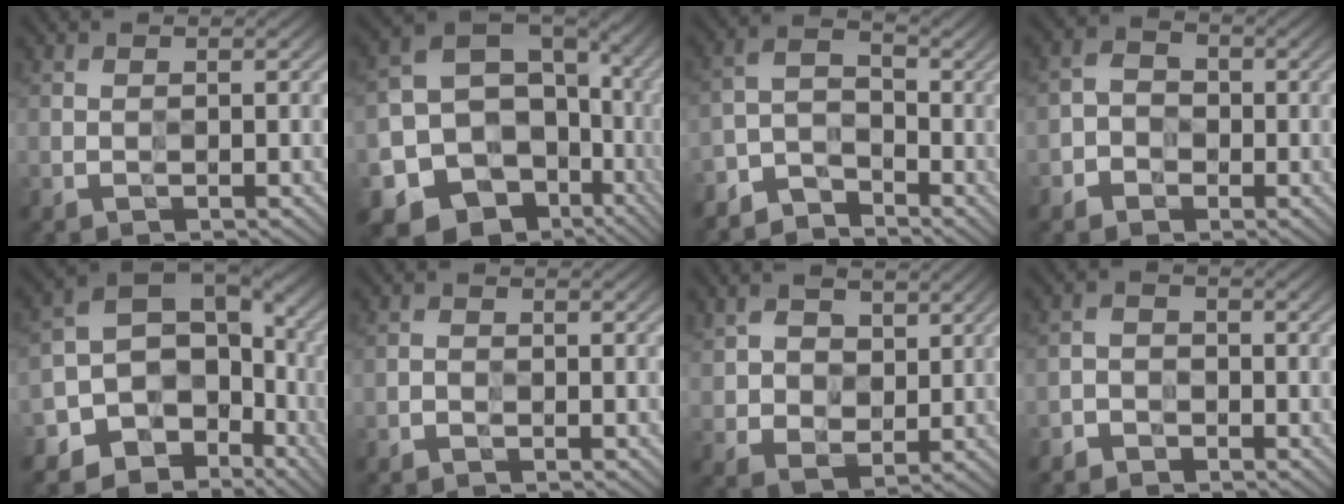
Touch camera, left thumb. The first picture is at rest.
{"total": 18.7, "force": [-5.5, 15.2, 9.4], "torque": [-0.197, -0.037, -0.056]}
{"total": 5.8, "force": [-5.0, 2.6, 1.3], "torque": [-0.017, -0.004, -0.112]}
{"total": 3.3, "force": [-1.5, 2.8, 0.9], "torque": [-0.006, -0.003, -0.038]}
{"total": 13.6, "force": [-4.8, 10.4, 7.2], "torque": [-0.138, -0.034, -0.069]}
{"total": 0.8, "force": [-0.7, 0.5, 0.1], "torque": [0.001, -0.003, -0.014]}
{"total": 6.4, "force": [3.0, 4.6, 3.4], "torque": [-0.102, -0.002, 0.059]}
{"total": 2.2, "force": [-1.7, 1.4, 0.2], "torque": [0.008, 0.000, -0.043]}